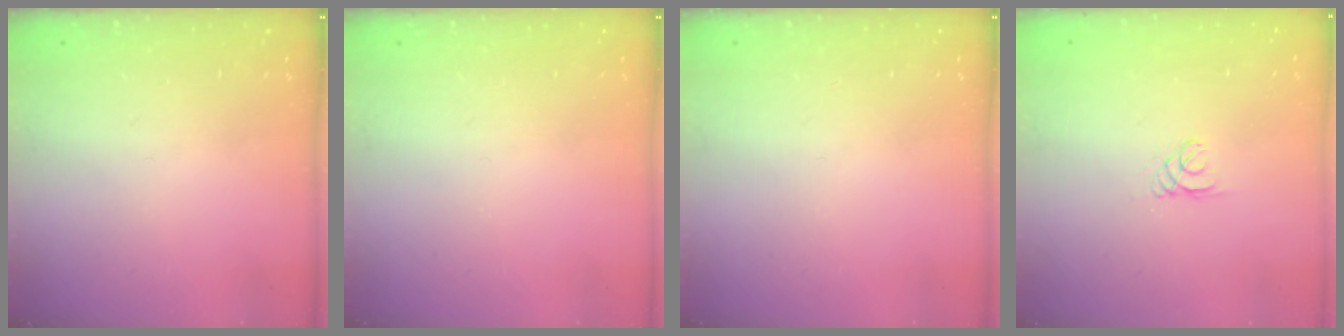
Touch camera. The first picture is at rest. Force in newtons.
{"total": 0.0}
{"total": 0.0}
{"total": 0.6, "press": 0.6, "slide": 0.1}